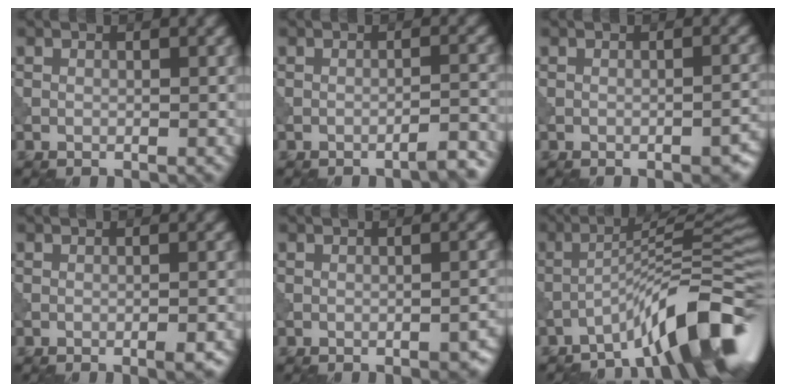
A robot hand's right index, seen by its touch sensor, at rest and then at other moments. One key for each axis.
{"total": 2.7, "fx": -2.2, "fy": 0.4, "fz": 1.5, "tx": -0.012, "ty": 0.010, "tz": -0.038}
{"total": 2.4, "fx": -1.6, "fy": 0.6, "fz": 1.7, "tx": -0.021, "ty": 0.003, "tz": -0.021}
{"total": 2.0, "fx": -1.1, "fy": 0.4, "fz": 1.6, "tx": -0.019, "ty": 0.004, "tz": -0.018}
{"total": 2.4, "fx": -1.6, "fy": 0.7, "fz": 1.6, "tx": -0.020, "ty": 0.002, "tz": -0.020}
{"total": 9.6, "fx": -5.8, "fy": 1.3, "fz": 7.5, "tx": -0.101, "ty": 0.020, "tz": -0.100}